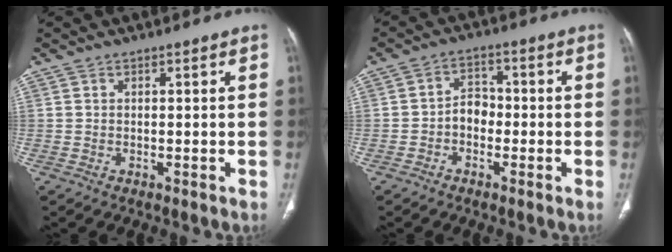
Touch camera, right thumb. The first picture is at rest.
{"total": 4.2, "force": [-1.3, 3.2, 2.4], "torque": [-0.024, 0.021, -0.033]}